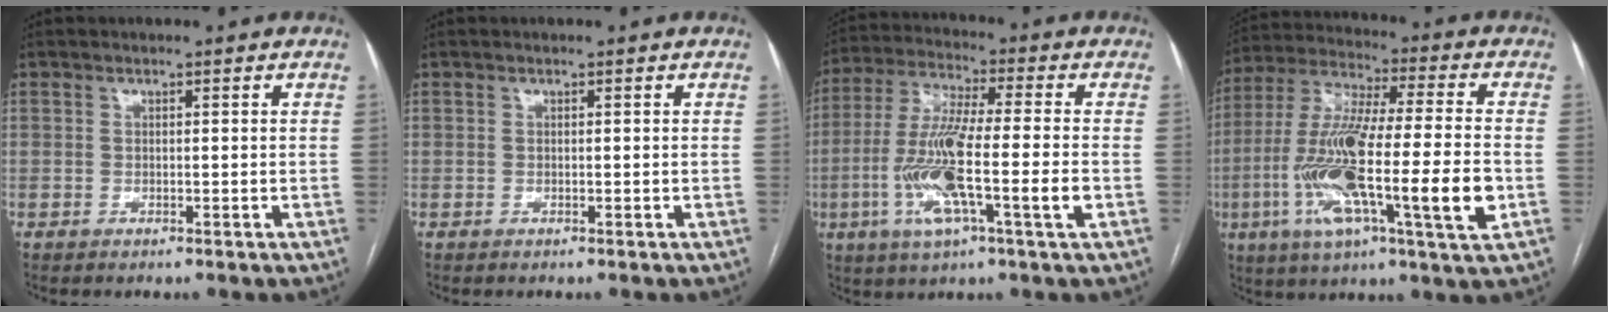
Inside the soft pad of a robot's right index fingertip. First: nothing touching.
{"total": 0.0}
{"total": 14.4, "force": [-3.4, 0.8, 14.0], "torque": [-0.280, -0.008, -0.068]}
{"total": 21.3, "force": [-5.3, 1.9, 20.5], "torque": [-0.385, -0.018, -0.093]}